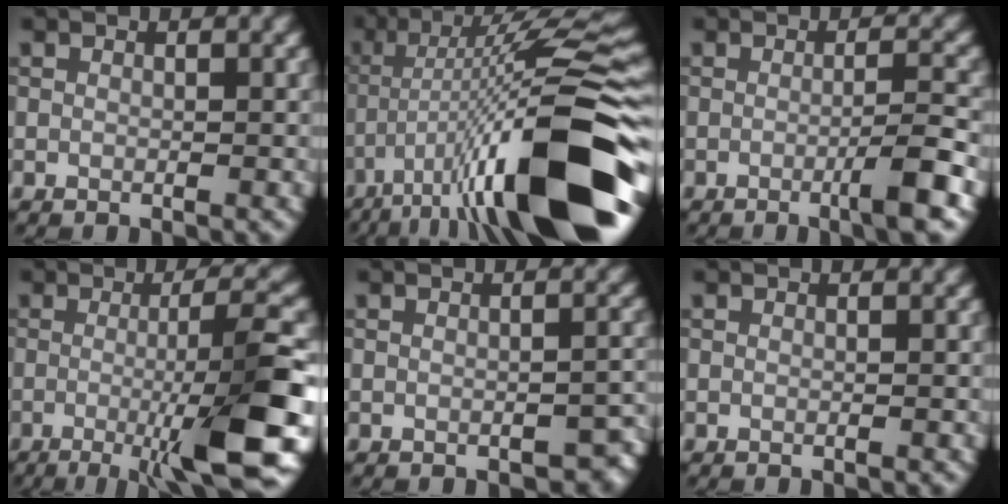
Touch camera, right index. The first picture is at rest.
{"total": 16.1, "force": [-6.8, 3.3, 14.3], "torque": [-0.232, 0.014, -0.108]}
{"total": 3.8, "force": [-1.5, 0.4, 3.5], "torque": [-0.047, 0.009, -0.034]}
{"total": 10.5, "force": [-2.6, 1.3, 10.1], "torque": [-0.137, 0.006, -0.047]}
{"total": 2.7, "force": [-1.3, 1.2, 1.9], "torque": [-0.022, 0.002, -0.012]}
{"total": 0.0}